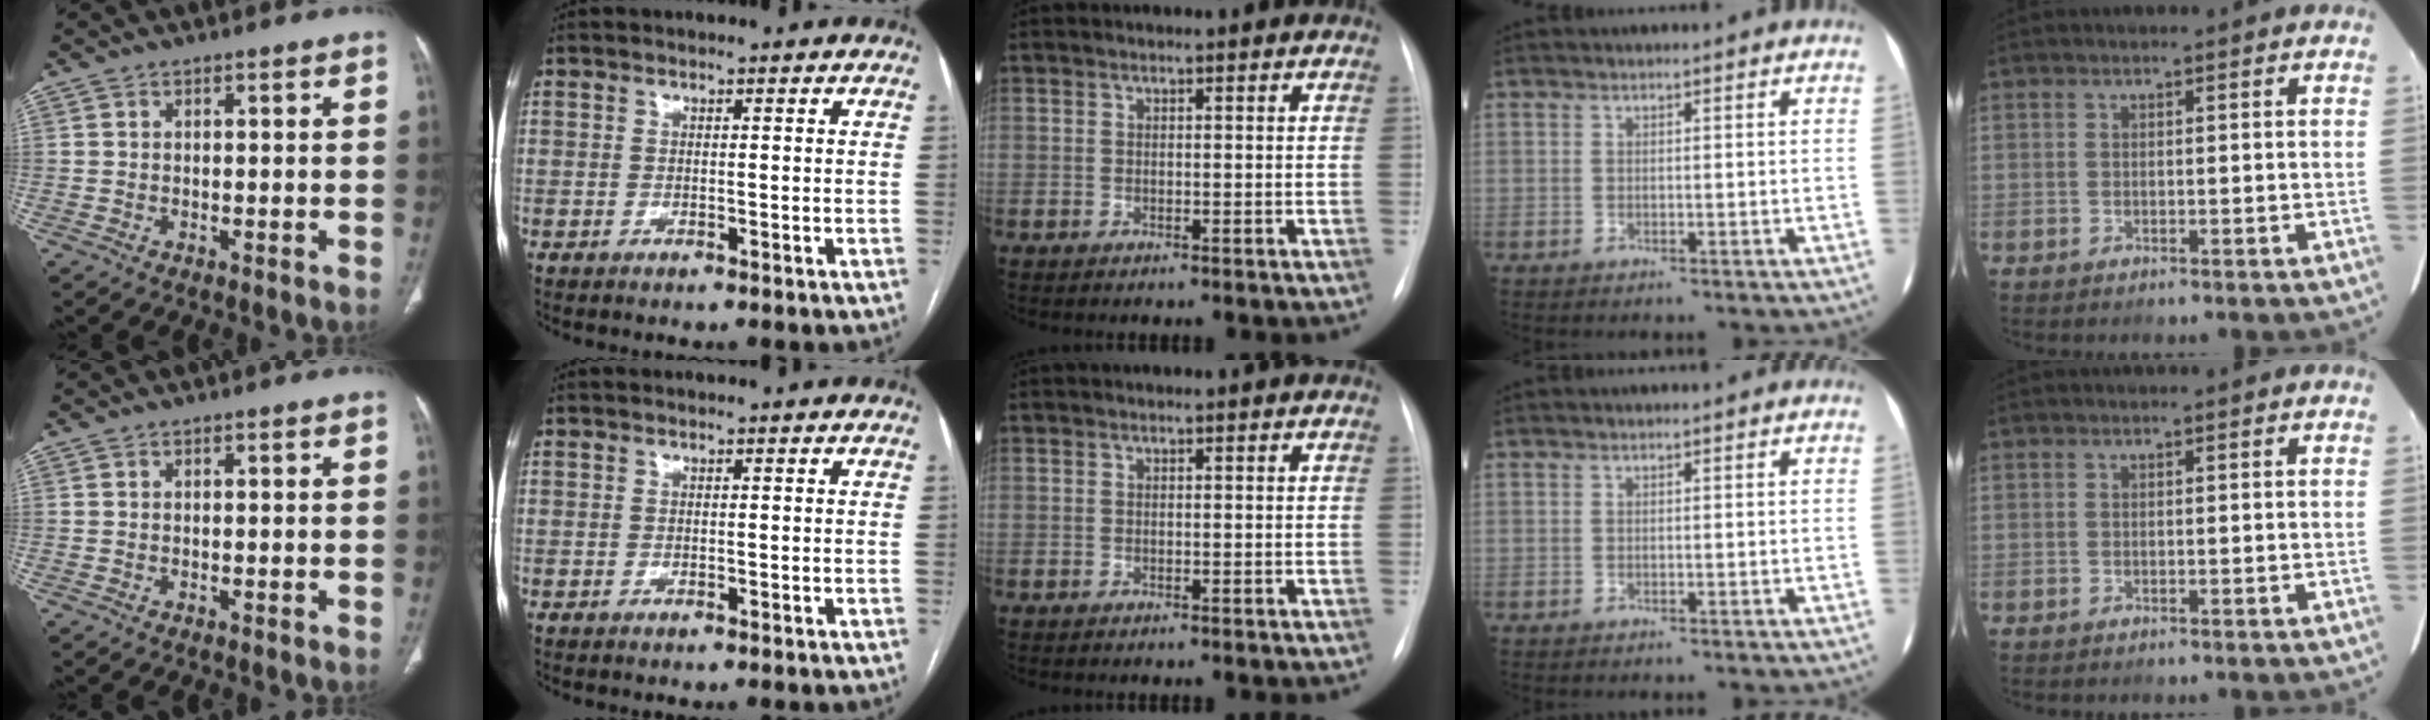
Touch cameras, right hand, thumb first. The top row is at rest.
{}